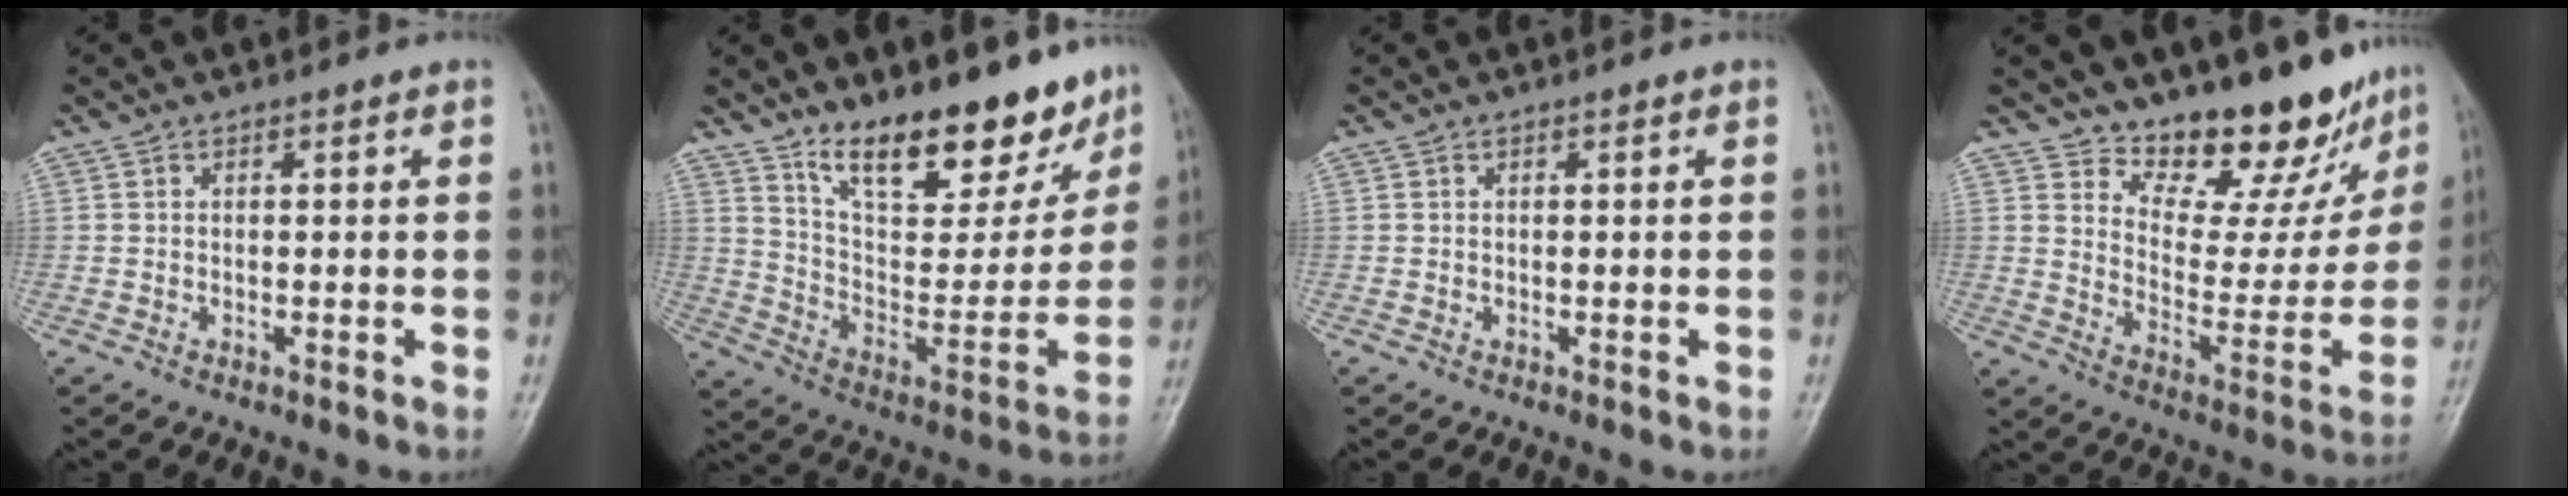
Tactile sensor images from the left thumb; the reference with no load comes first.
{"total": 21.2, "force": [15.6, 8.2, 11.9], "torque": [-0.122, -0.089, 0.253]}
{"total": 0.0}
{"total": 17.2, "force": [15.1, 5.7, 5.8], "torque": [-0.027, -0.127, 0.214]}